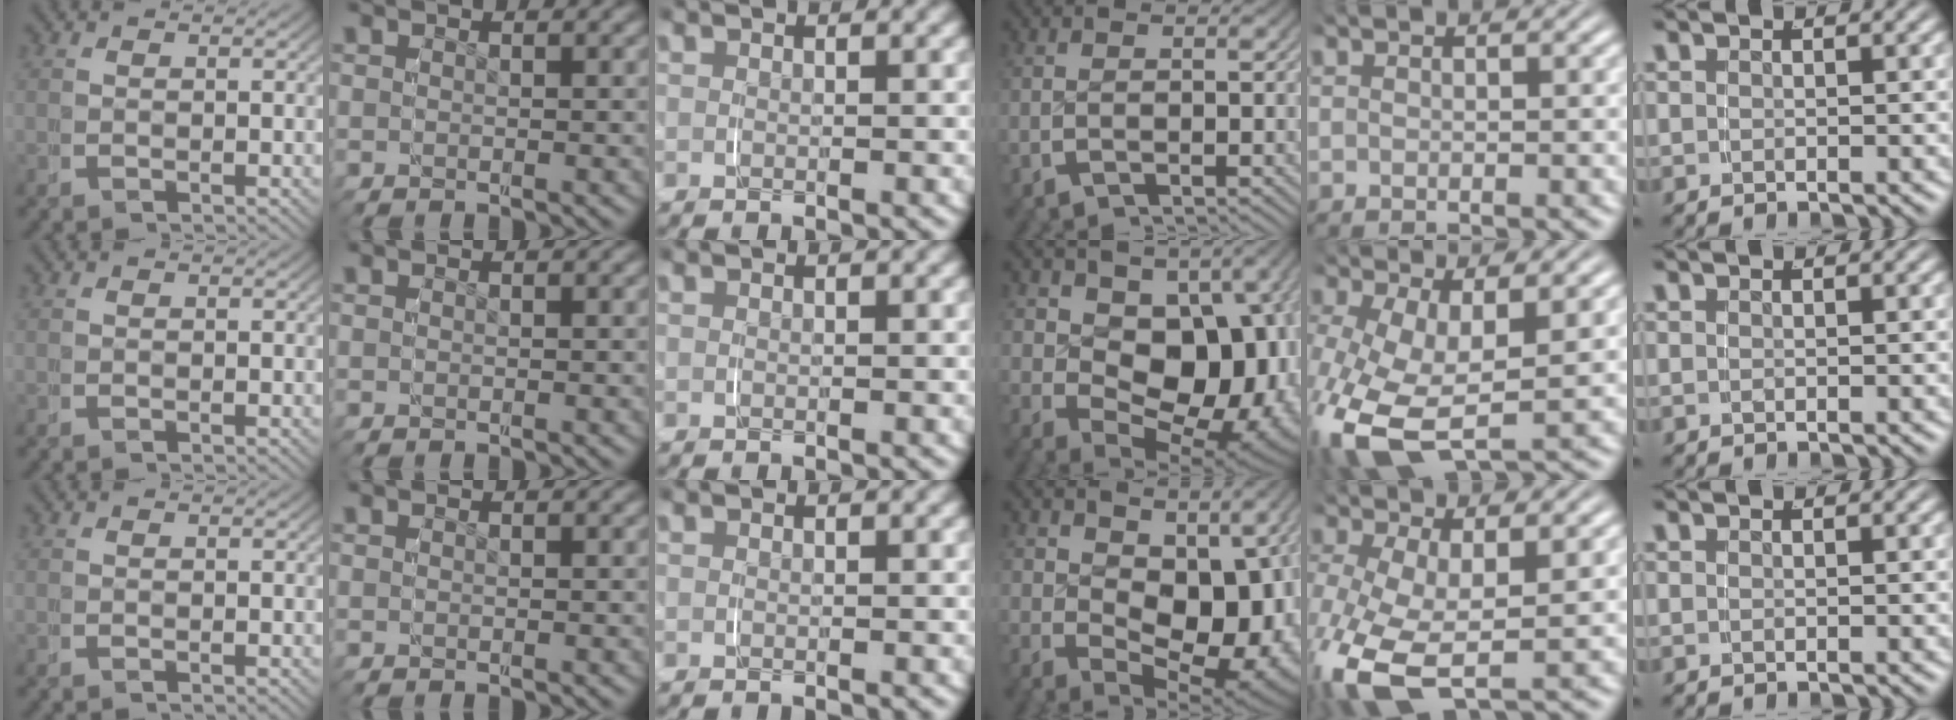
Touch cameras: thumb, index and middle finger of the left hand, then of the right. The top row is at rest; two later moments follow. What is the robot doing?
{"motion": "grasp_and_lifting", "object": "paper plate"}